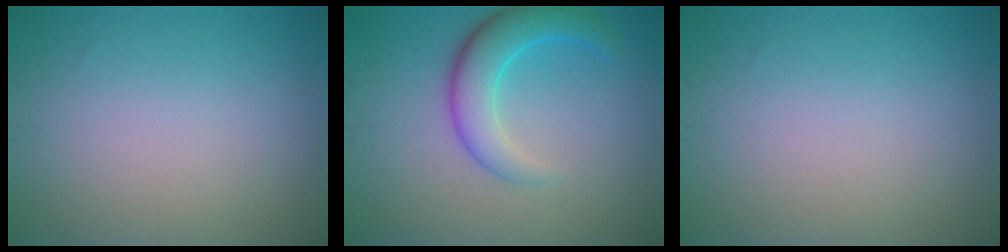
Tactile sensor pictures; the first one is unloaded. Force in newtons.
{"total": 4.6, "press": 4.6, "slide": 0.2}
{"total": 0.0}